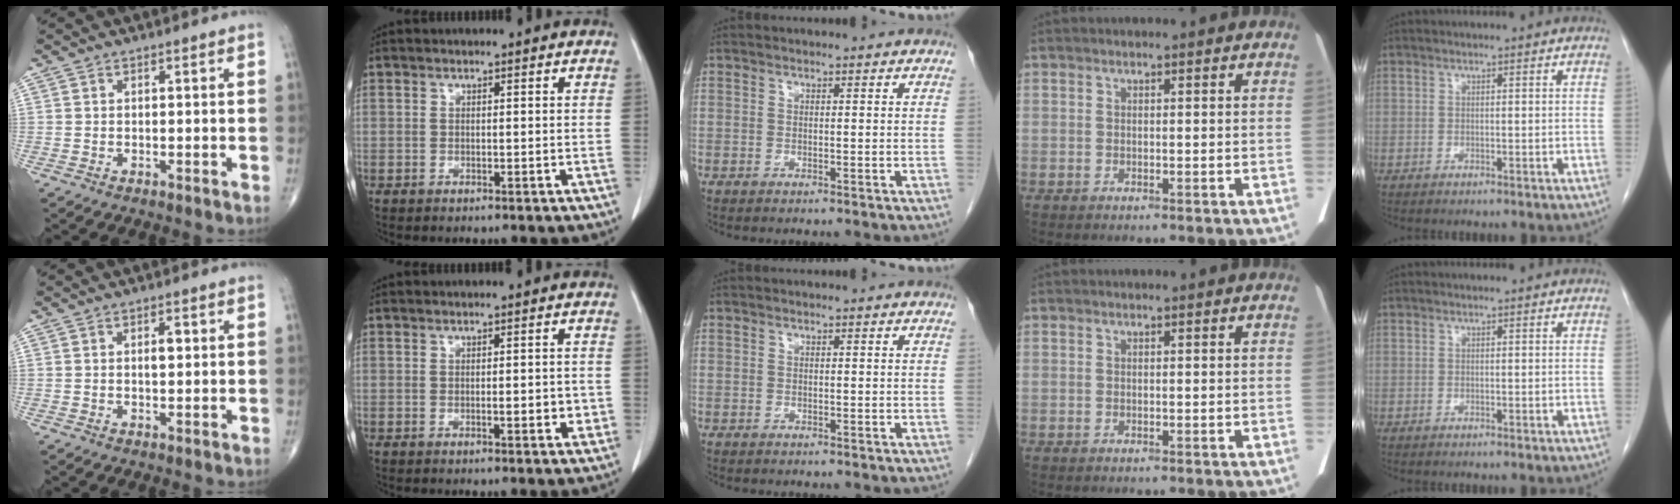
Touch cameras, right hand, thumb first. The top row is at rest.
{"thumb": {"total": 2.1, "force": [0.4, 1.0, 1.8], "torque": [-0.022, 0.000, 0.005]}, "index": {"total": 2.7, "force": [-0.4, 0.9, 2.5], "torque": [-0.035, 0.000, -0.004]}}